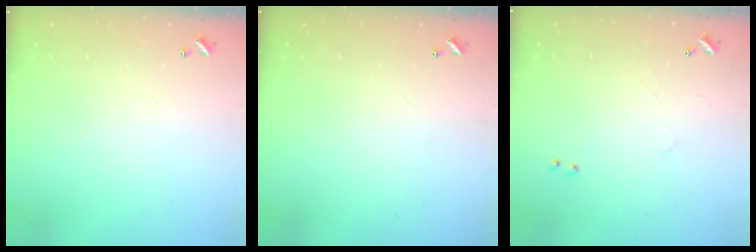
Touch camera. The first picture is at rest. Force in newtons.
{"total": 0.0}
{"total": 2.5, "press": 2.4, "slide": 0.4}